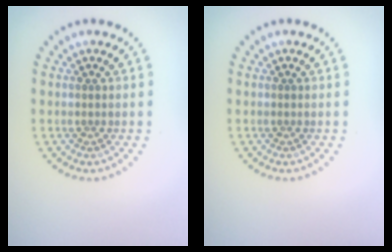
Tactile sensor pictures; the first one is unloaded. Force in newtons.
{"total": 0.0}